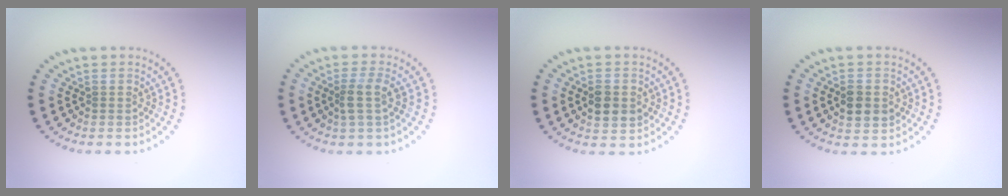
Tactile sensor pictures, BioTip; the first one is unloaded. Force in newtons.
{"total": 2.0, "press": 1.5, "slide": 1.2}
{"total": 3.0, "press": 3.0, "slide": 0.2}
{"total": 2.5, "press": 2.5, "slide": 0.2}